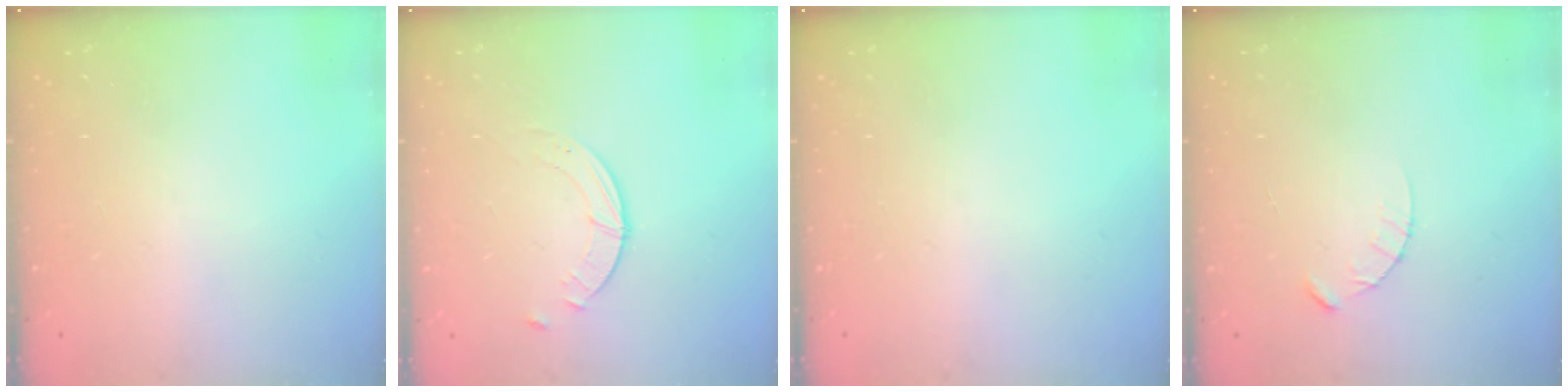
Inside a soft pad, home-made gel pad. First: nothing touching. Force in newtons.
{"total": 2.5, "press": 2.5, "slide": 0.3}
{"total": 0.0}
{"total": 3.1, "press": 3.1, "slide": 0.3}